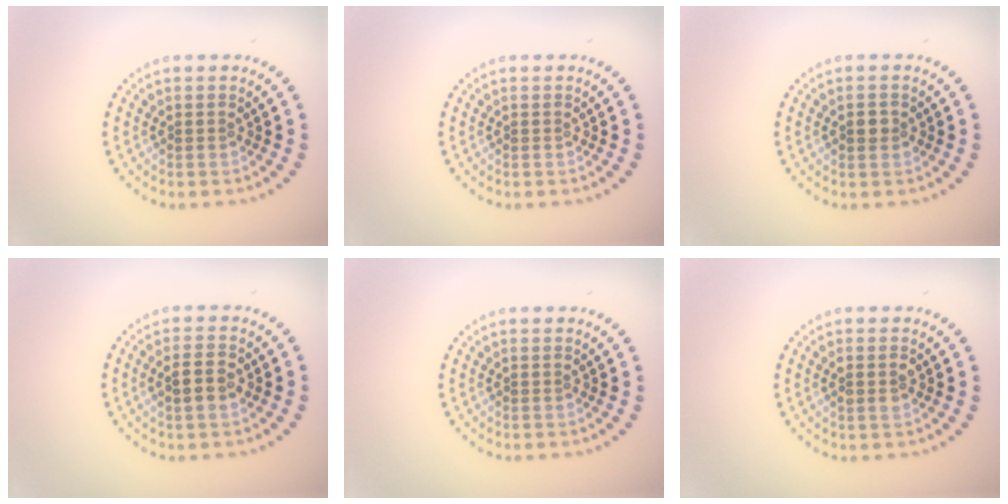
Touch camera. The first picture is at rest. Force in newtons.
{"total": 0.0}
{"total": 1.2, "press": 1.2, "slide": 0.2}
{"total": 2.7, "press": 2.6, "slide": 0.5}
{"total": 0.0}
{"total": 1.4, "press": 1.4, "slide": 0.3}